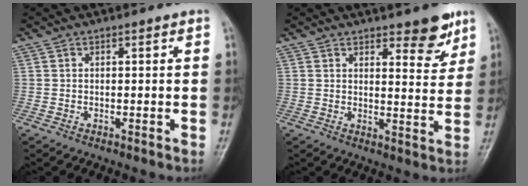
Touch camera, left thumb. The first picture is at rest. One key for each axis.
{"total": 6.8, "fx": 4.7, "fy": 2.4, "fz": 4.4, "tx": -0.034, "ty": -0.033, "tz": 0.060}